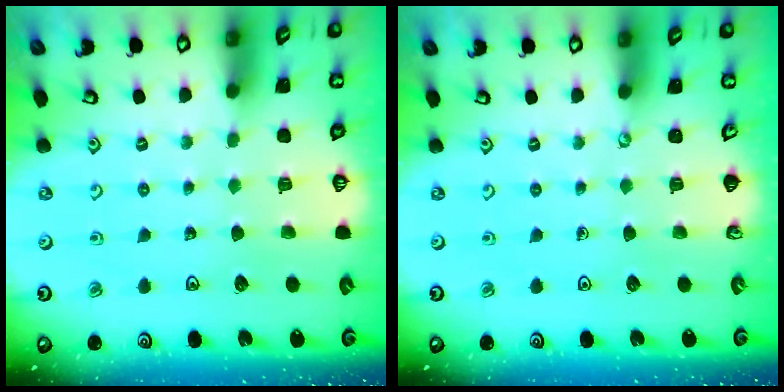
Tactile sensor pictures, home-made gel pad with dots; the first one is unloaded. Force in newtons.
{"total": 0.0}